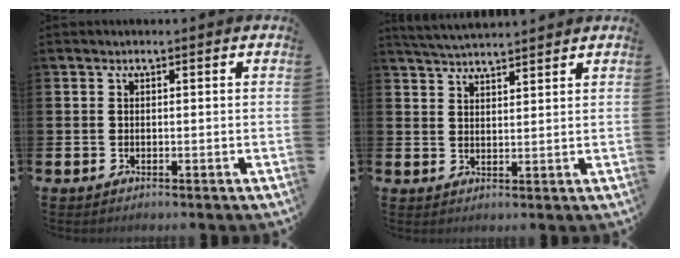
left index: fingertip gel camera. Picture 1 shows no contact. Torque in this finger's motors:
{"motor_torque": [-0.13, -0.41, 0.48, 0.13]}